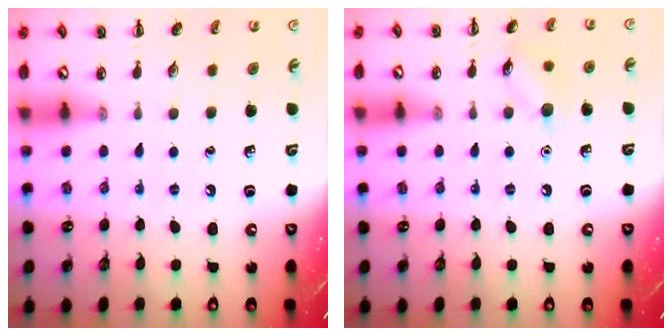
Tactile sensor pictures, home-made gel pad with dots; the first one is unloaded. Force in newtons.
{"total": 6.9, "press": 6.8, "slide": 1.3}